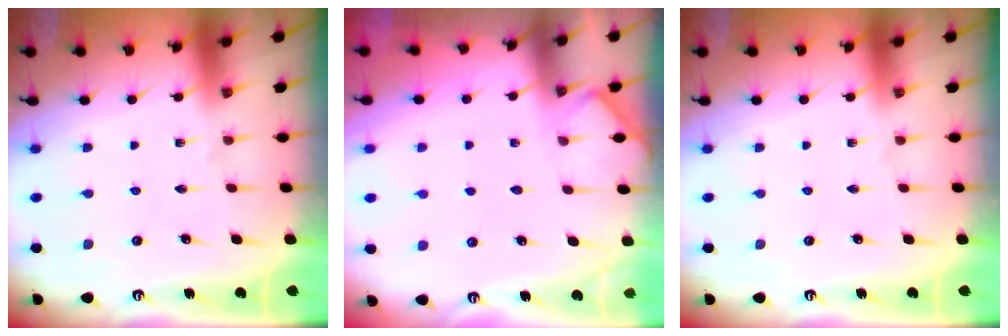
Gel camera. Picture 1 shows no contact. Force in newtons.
{"total": 3.8, "press": 3.8, "slide": 0.5}
{"total": 0.0}